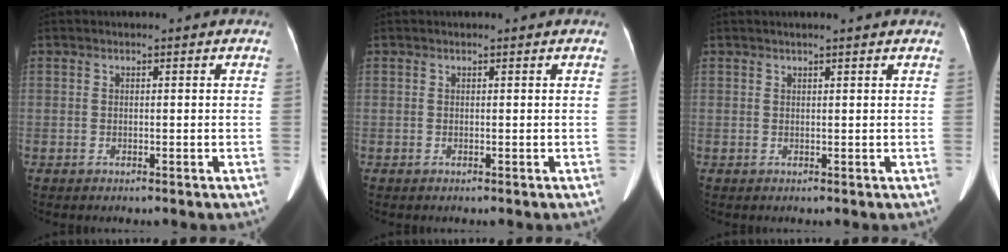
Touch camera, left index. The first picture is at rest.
{"total": 0.0}
{"total": 2.4, "force": [2.1, -0.3, 1.2], "torque": [-0.021, 0.012, 0.024]}